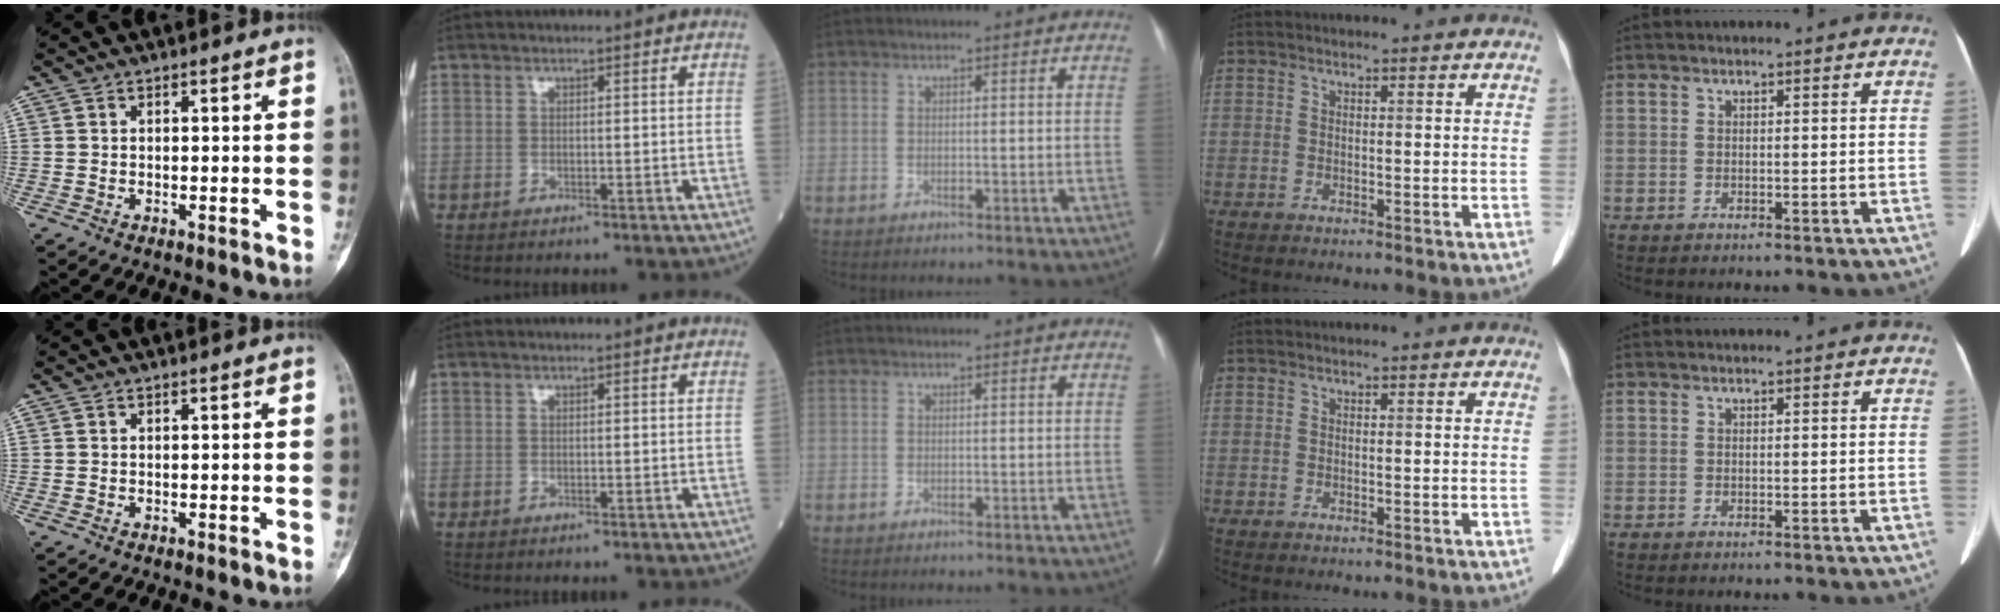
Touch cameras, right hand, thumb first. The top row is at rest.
{}